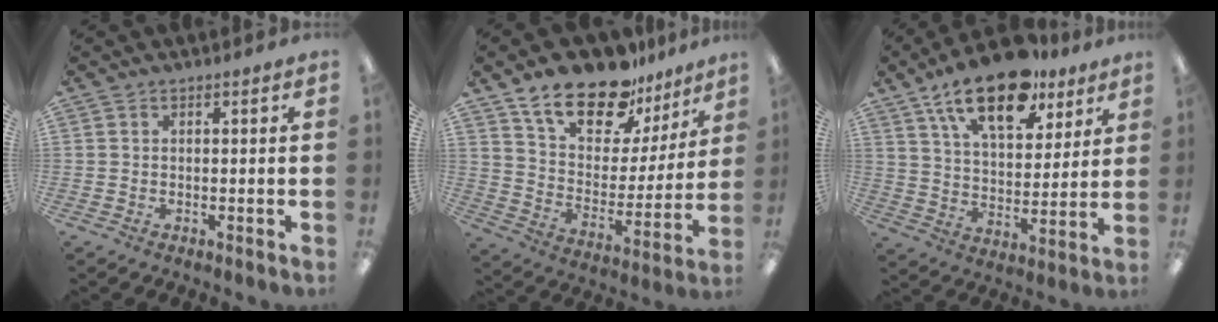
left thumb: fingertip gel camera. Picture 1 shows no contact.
{"total": 19.0, "force": [15.0, 8.5, 8.2], "torque": [-0.151, -0.100, 0.266]}
{"total": 19.1, "force": [12.9, 8.8, 11.0], "torque": [-0.181, -0.062, 0.221]}